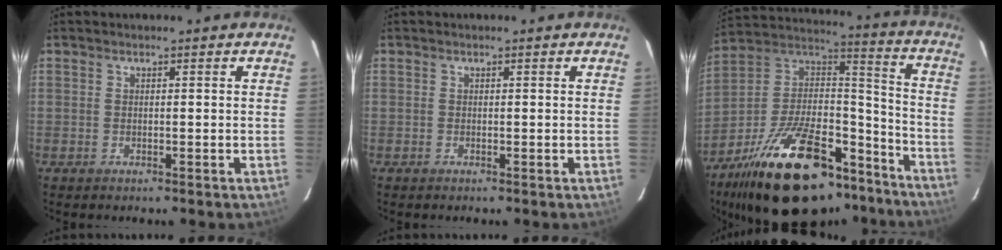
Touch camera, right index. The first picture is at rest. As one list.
[{"total": 0.0}, {"total": 31.6, "force": [-21.3, 14.0, 18.7], "torque": [-0.333, 0.024, -0.318]}]